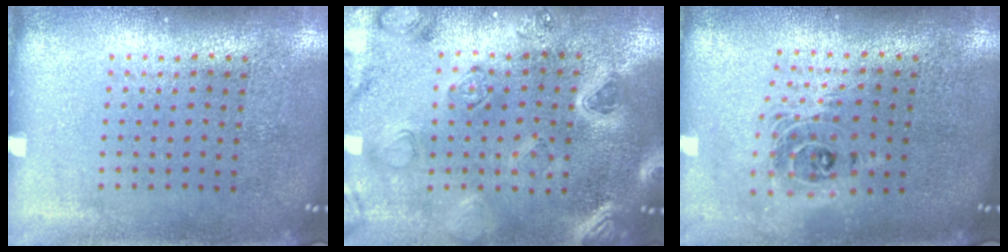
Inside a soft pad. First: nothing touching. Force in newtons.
{"total": 2.2, "press": 2.2, "slide": 0.3}
{"total": 1.8, "press": 1.4, "slide": 1.1}